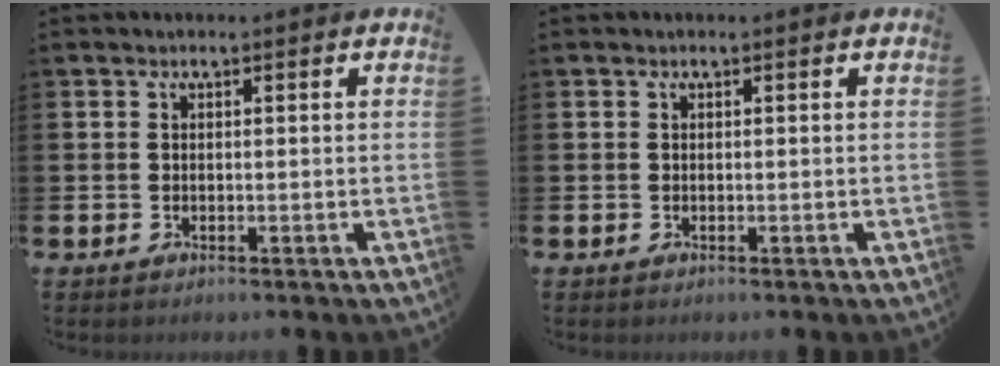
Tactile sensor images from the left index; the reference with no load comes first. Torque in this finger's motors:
{"motor_torque": [-0.03, 0.01, -0.01, 0.00]}